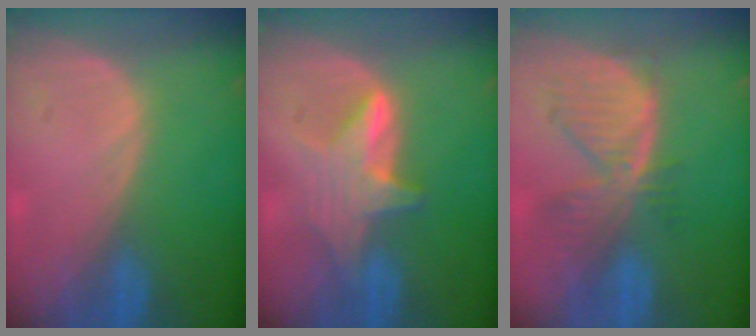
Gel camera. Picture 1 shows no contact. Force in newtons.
{"total": 5.9, "press": 5.8, "slide": 0.8}
{"total": 7.7, "press": 6.8, "slide": 3.4}